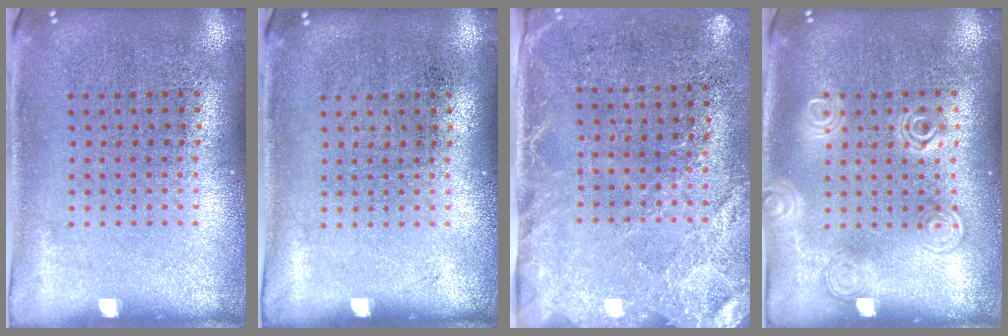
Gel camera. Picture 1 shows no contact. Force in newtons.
{"total": 0.0}
{"total": 2.7, "press": 2.3, "slide": 1.5}
{"total": 1.0, "press": 1.0, "slide": 0.1}